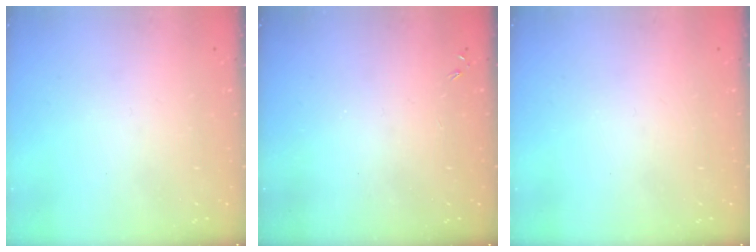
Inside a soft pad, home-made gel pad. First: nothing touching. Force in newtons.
{"total": 0.0}
{"total": 0.0}